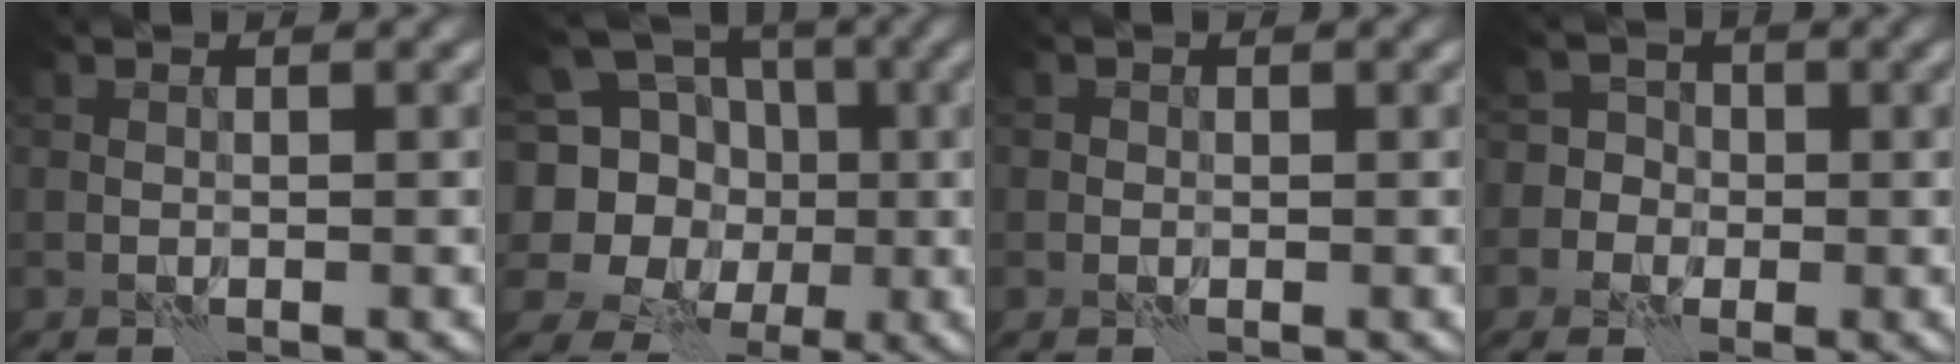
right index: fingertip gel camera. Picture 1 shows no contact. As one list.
[{"total": 11.2, "force": [-0.7, 10.2, 4.7], "torque": [-0.120, 0.016, -0.027]}, {"total": 0.5, "force": [-0.1, 0.5, -0.1], "torque": [0.004, -0.001, -0.005]}, {"total": 5.6, "force": [-0.5, 5.4, 1.4], "torque": [-0.001, 0.035, -0.049]}]